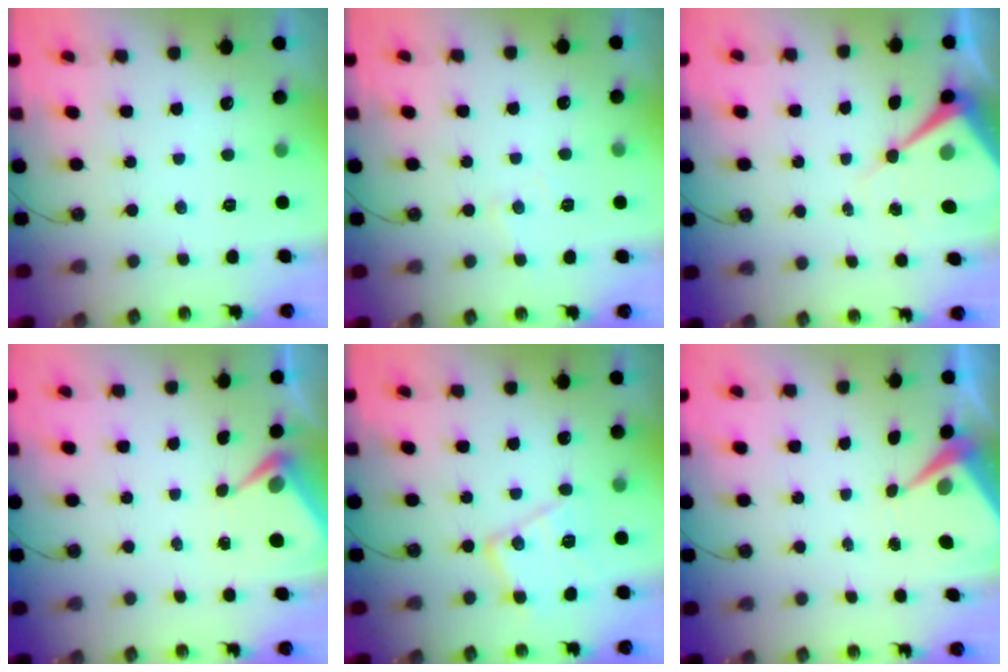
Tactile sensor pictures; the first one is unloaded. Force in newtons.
{"total": 5.6, "press": 5.5, "slide": 0.8}
{"total": 9.1, "press": 9.1, "slide": 0.8}
{"total": 6.5, "press": 6.4, "slide": 0.6}
{"total": 13.5, "press": 13.4, "slide": 1.1}
{"total": 5.4, "press": 5.4, "slide": 0.6}